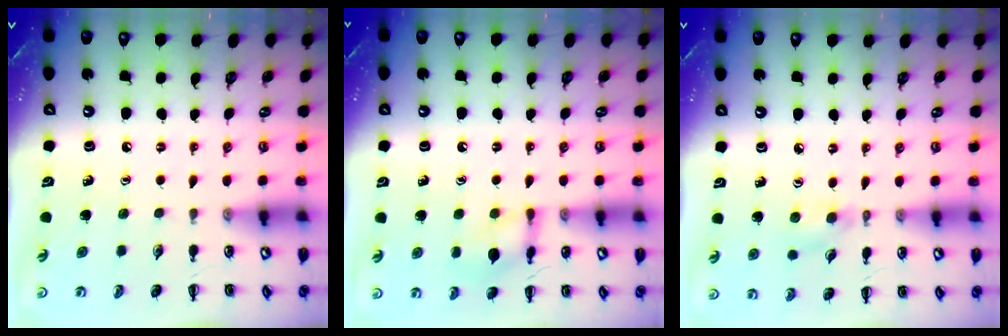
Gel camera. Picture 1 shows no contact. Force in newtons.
{"total": 9.1, "press": 9.1, "slide": 0.5}
{"total": 4.0, "press": 3.7, "slide": 1.6}